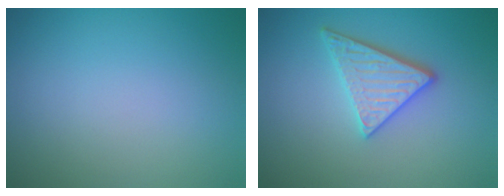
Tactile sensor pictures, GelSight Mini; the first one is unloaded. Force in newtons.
{"total": 3.3, "press": 3.0, "slide": 1.5}